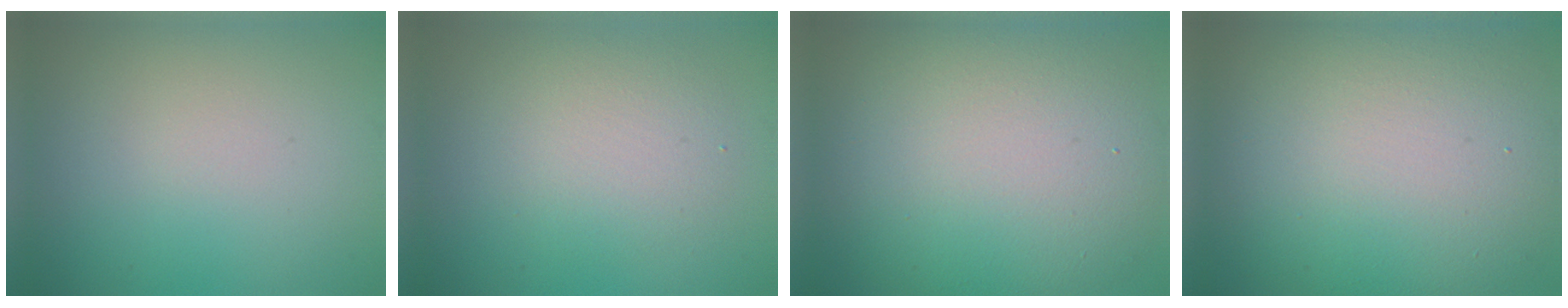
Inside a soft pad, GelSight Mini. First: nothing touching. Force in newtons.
{"total": 2.0, "press": 2.0, "slide": 0.2}
{"total": 13.1, "press": 13.1, "slide": 1.0}
{"total": 15.0, "press": 15.0, "slide": 0.7}